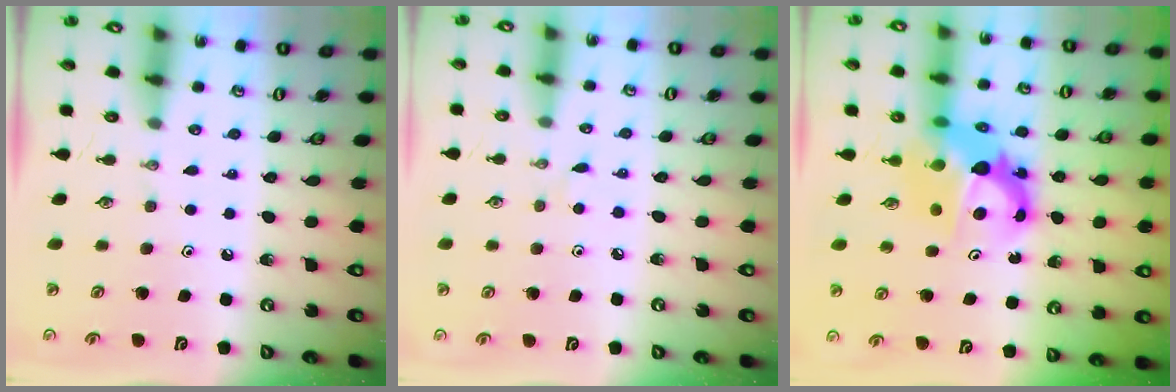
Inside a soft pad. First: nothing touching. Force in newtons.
{"total": 2.1, "press": 2.1, "slide": 0.3}
{"total": 8.0, "press": 8.0, "slide": 0.5}